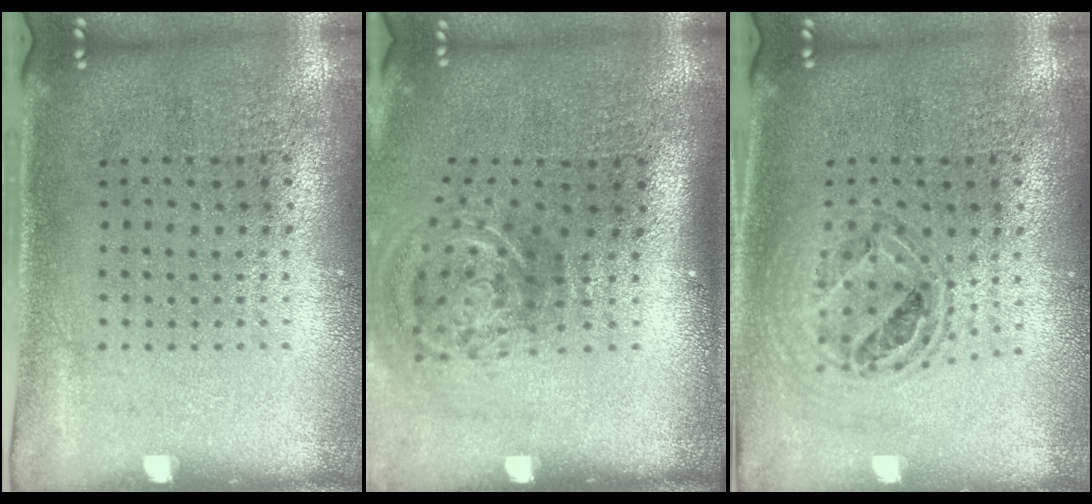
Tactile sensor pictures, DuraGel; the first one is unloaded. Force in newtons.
{"total": 2.2, "press": 1.4, "slide": 1.7}
{"total": 0.7, "press": 0.7, "slide": 0.2}